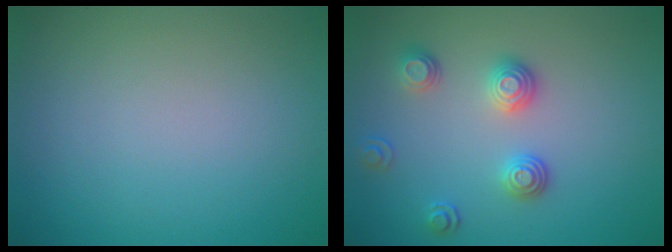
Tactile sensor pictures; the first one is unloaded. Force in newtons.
{"total": 2.9, "press": 2.5, "slide": 1.5}